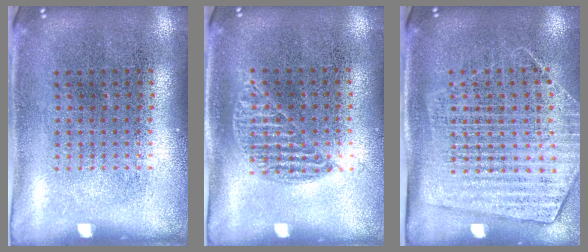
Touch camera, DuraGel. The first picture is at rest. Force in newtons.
{"total": 0.9, "press": 0.8, "slide": 0.4}
{"total": 1.7, "press": 1.5, "slide": 0.8}